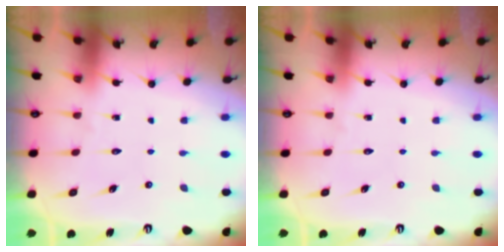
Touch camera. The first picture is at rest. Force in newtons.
{"total": 0.0}